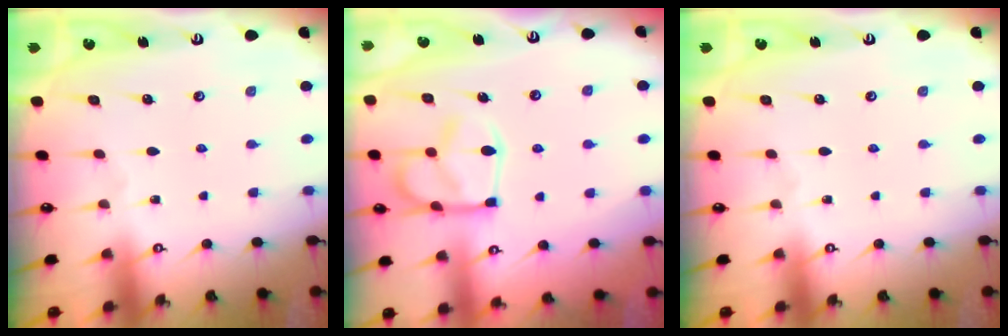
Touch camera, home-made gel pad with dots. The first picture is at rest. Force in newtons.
{"total": 9.3, "press": 9.2, "slide": 1.4}
{"total": 0.0}